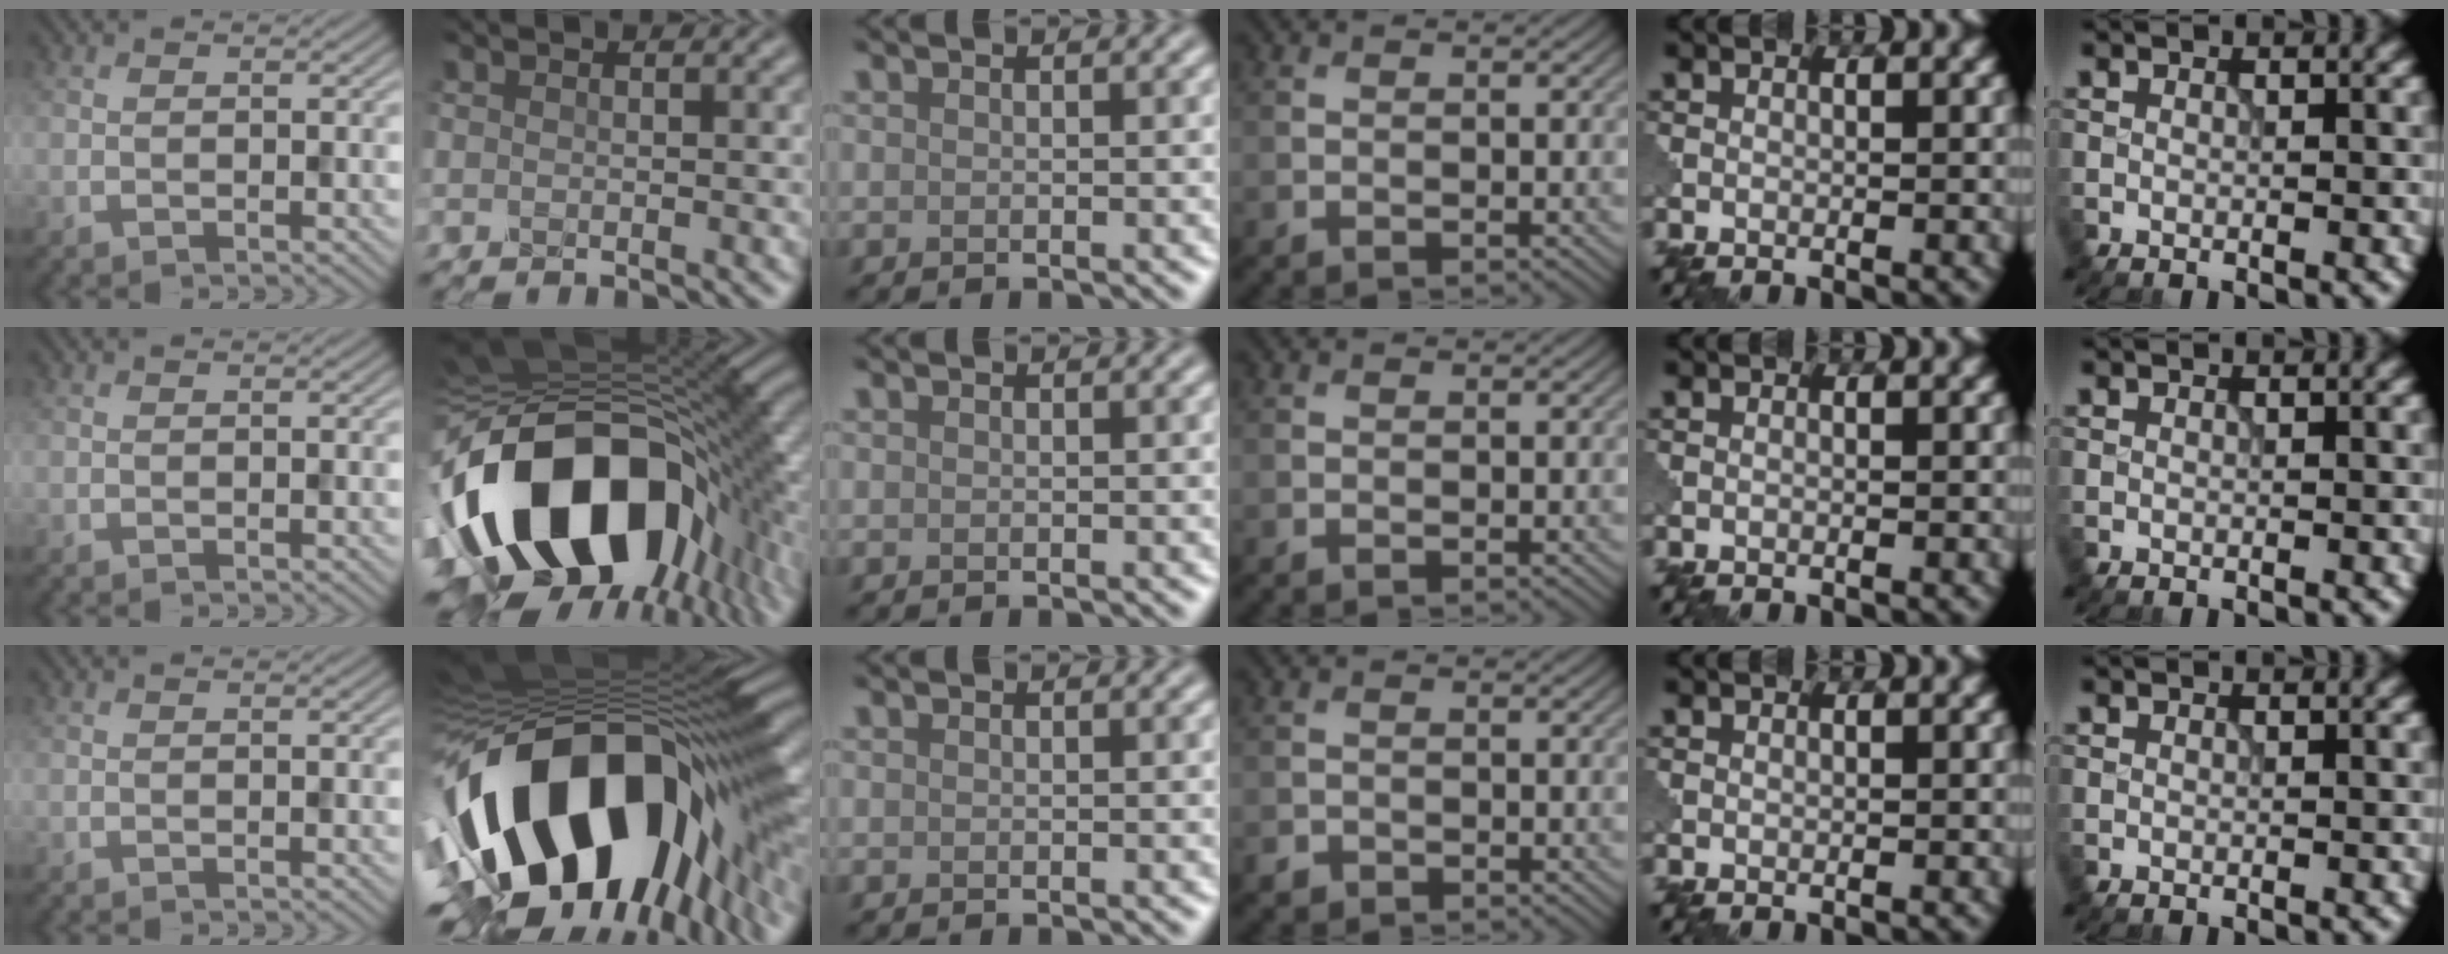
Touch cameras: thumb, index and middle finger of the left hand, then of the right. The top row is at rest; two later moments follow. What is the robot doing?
{"motion": "assemble", "object": "puzzle pieces"}